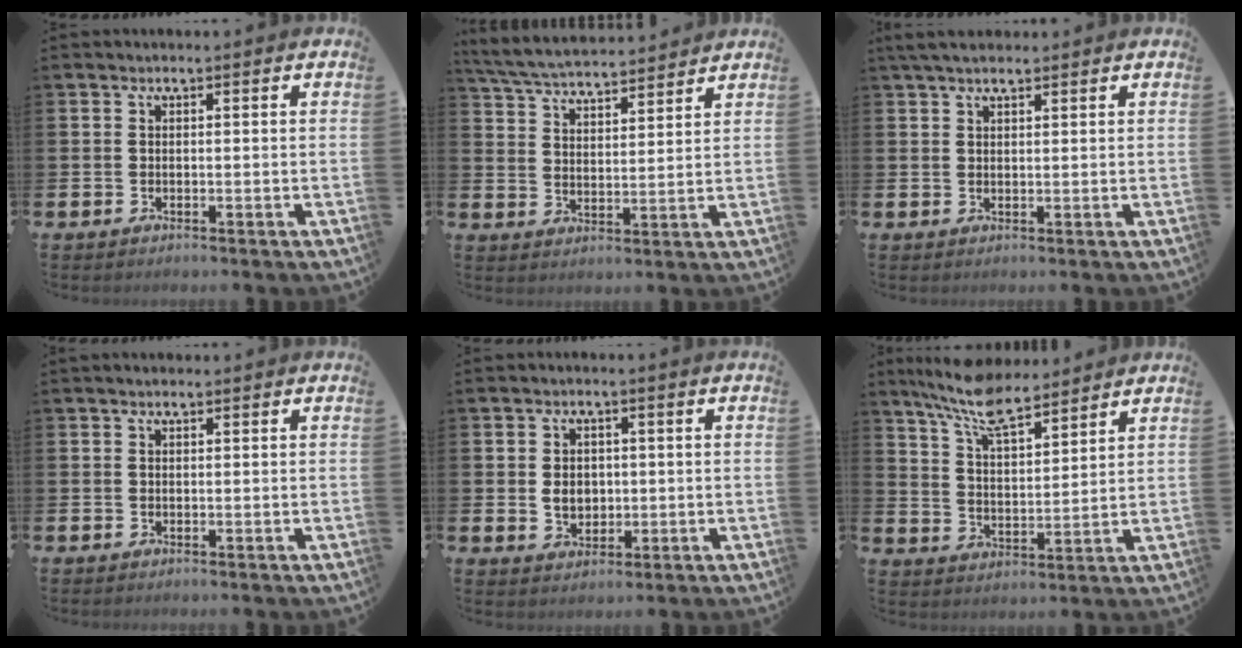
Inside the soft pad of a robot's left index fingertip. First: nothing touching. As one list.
[{"total": 5.7, "force": [5.6, 0.5, 0.9], "torque": [-0.039, -0.036, 0.098]}, {"total": 3.4, "force": [2.8, 1.2, 1.5], "torque": [-0.024, -0.006, 0.049]}, {"total": 0.9, "force": [0.7, 0.2, 0.4], "torque": [-0.003, 0.002, 0.012]}, {"total": 3.2, "force": [0.3, 2.7, 1.7], "torque": [-0.021, 0.003, -0.002]}, {"total": 8.7, "force": [7.7, 2.0, 3.5], "torque": [-0.088, -0.034, 0.139]}]